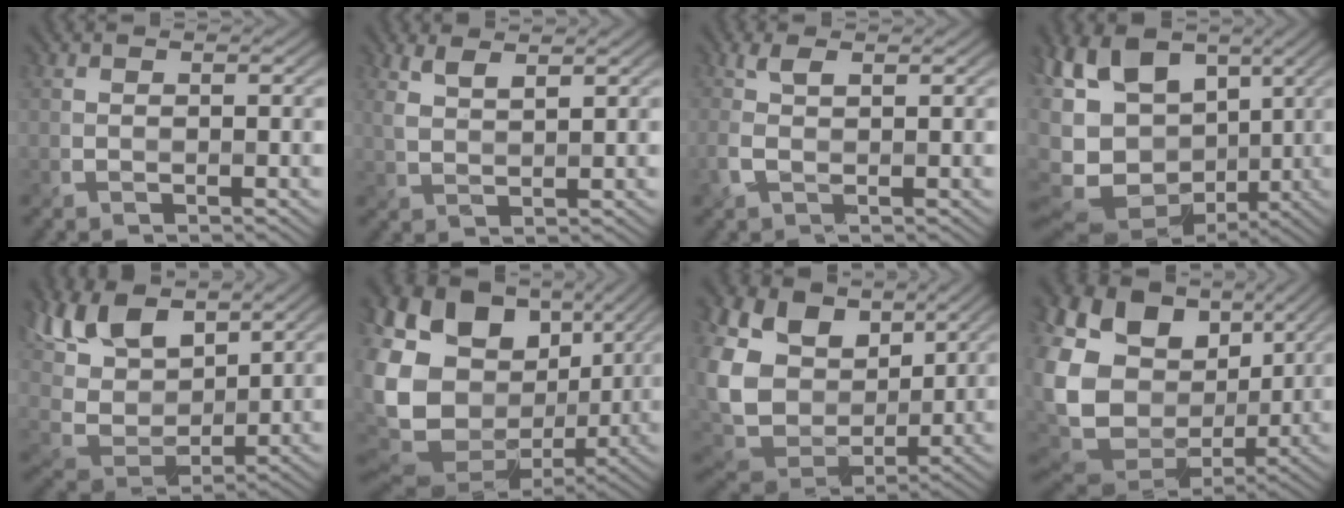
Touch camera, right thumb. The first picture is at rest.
{"total": 2.8, "force": [2.0, 0.5, 1.9], "torque": [-0.048, 0.001, 0.045]}
{"total": 2.0, "force": [0.4, 0.6, 1.9], "torque": [-0.049, 0.005, 0.007]}
{"total": 16.4, "force": [0.0, 10.9, 12.2], "torque": [-0.271, -0.006, 0.030]}
{"total": 11.7, "force": [6.1, 6.2, 7.8], "torque": [-0.198, 0.017, 0.113]}
{"total": 20.6, "force": [1.7, 15.7, 13.3], "torque": [-0.315, -0.018, 0.074]}
{"total": 16.0, "force": [4.4, 12.2, 9.3], "torque": [-0.258, 0.008, 0.109]}
{"total": 20.0, "force": [3.3, 15.7, 11.9], "torque": [-0.309, -0.009, 0.097]}